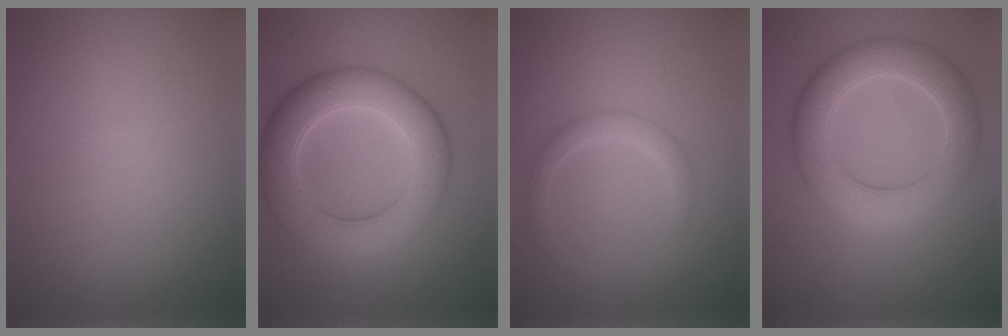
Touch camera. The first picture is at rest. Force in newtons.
{"total": 8.8, "press": 8.8, "slide": 0.4}
{"total": 1.8, "press": 1.8, "slide": 0.1}
{"total": 6.6, "press": 6.6, "slide": 0.2}